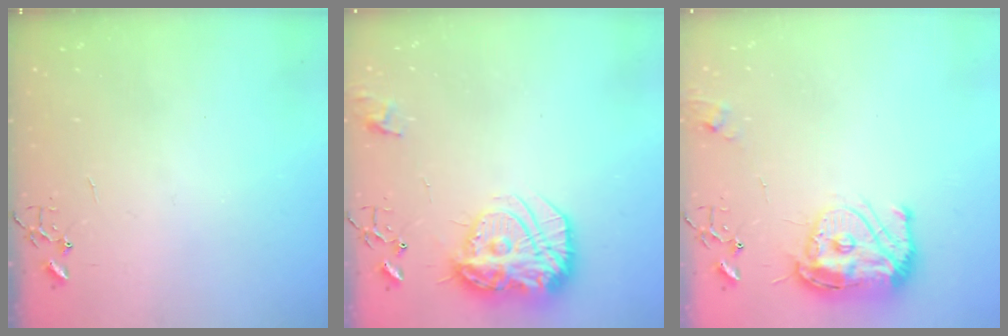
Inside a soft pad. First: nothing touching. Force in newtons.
{"total": 17.7, "press": 17.7, "slide": 1.2}
{"total": 16.6, "press": 16.5, "slide": 1.6}